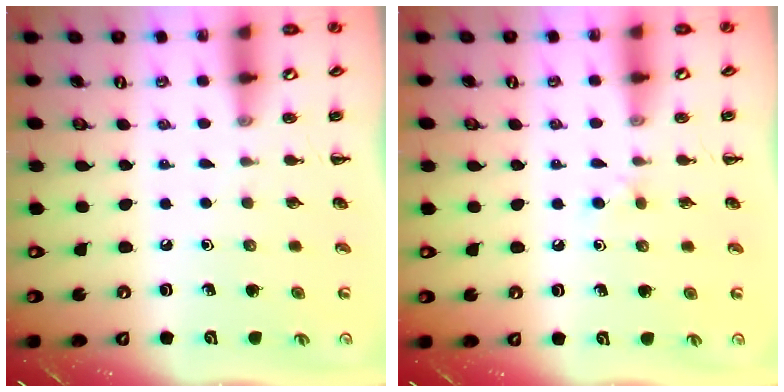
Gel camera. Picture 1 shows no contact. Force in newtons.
{"total": 3.2, "press": 2.9, "slide": 1.3}